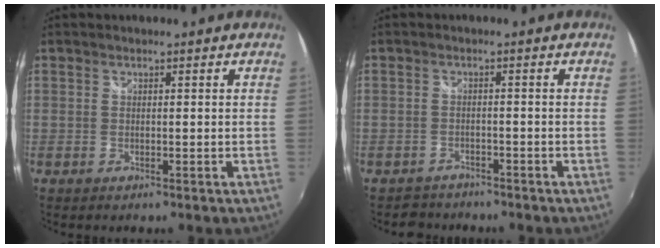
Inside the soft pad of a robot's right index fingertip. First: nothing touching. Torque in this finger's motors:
{"motor_torque": [0.08, 0.01, 0.07, 0.00]}